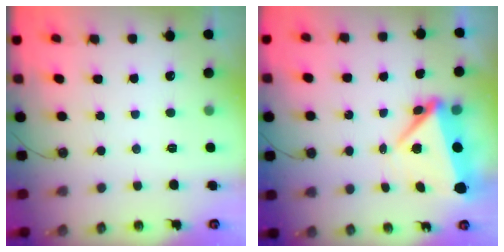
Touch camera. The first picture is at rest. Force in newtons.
{"total": 6.4, "press": 6.3, "slide": 1.2}